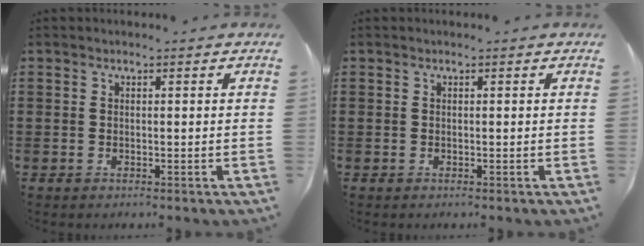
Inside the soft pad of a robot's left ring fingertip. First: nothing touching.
{"total": 0.0}